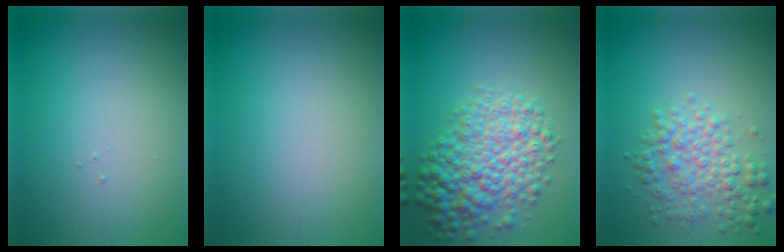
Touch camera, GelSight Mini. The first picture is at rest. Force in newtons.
{"total": 0.0}
{"total": 7.7, "press": 7.7, "slide": 0.2}
{"total": 4.1, "press": 4.1, "slide": 0.1}